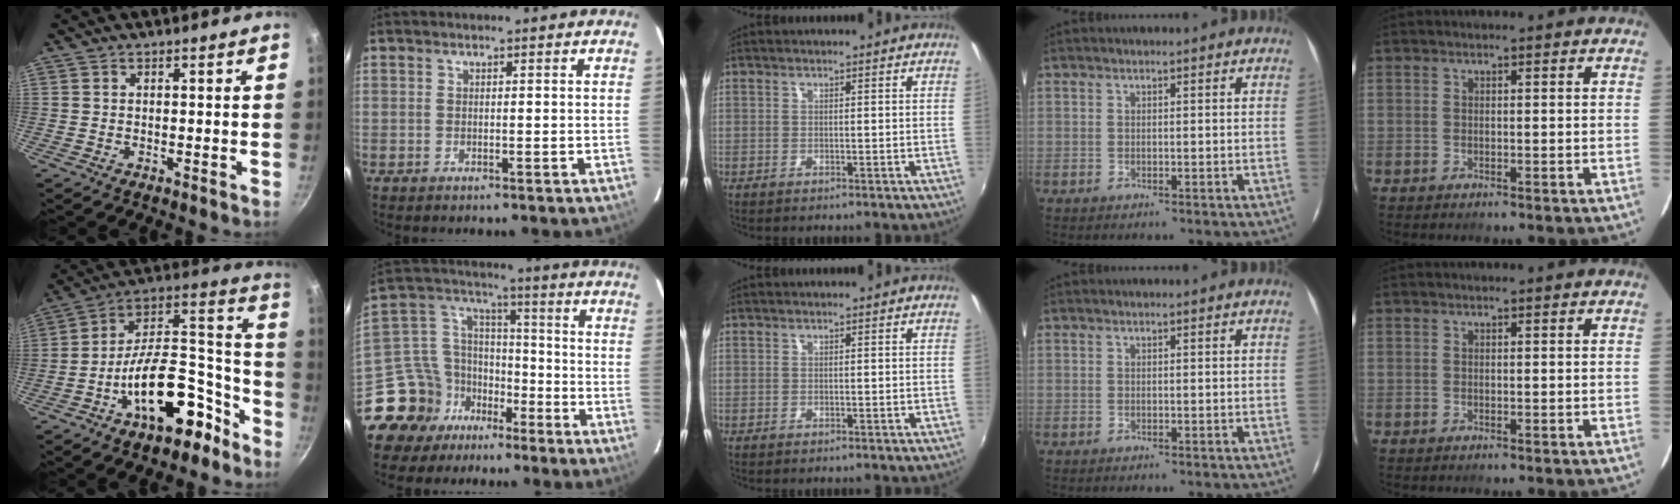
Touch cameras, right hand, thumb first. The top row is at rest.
{"thumb": {"total": 21.3, "force": [-11.2, 10.4, 14.8], "torque": [-0.169, 0.112, -0.176]}, "index": {"total": 14.6, "force": [-10.6, 9.5, 3.2], "torque": [-0.090, 0.053, -0.182]}}